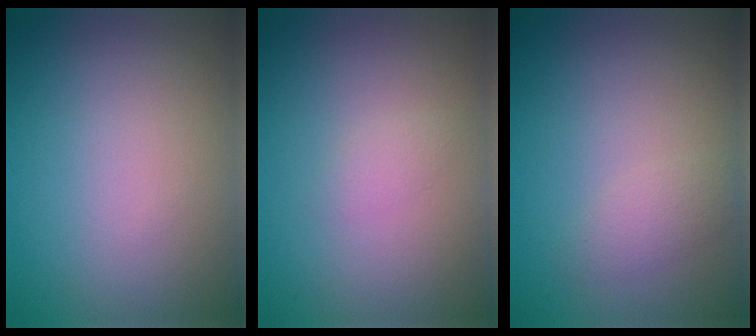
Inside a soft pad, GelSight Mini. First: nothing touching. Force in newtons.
{"total": 0.9, "press": 0.9, "slide": 0.0}
{"total": 1.6, "press": 1.6, "slide": 0.1}